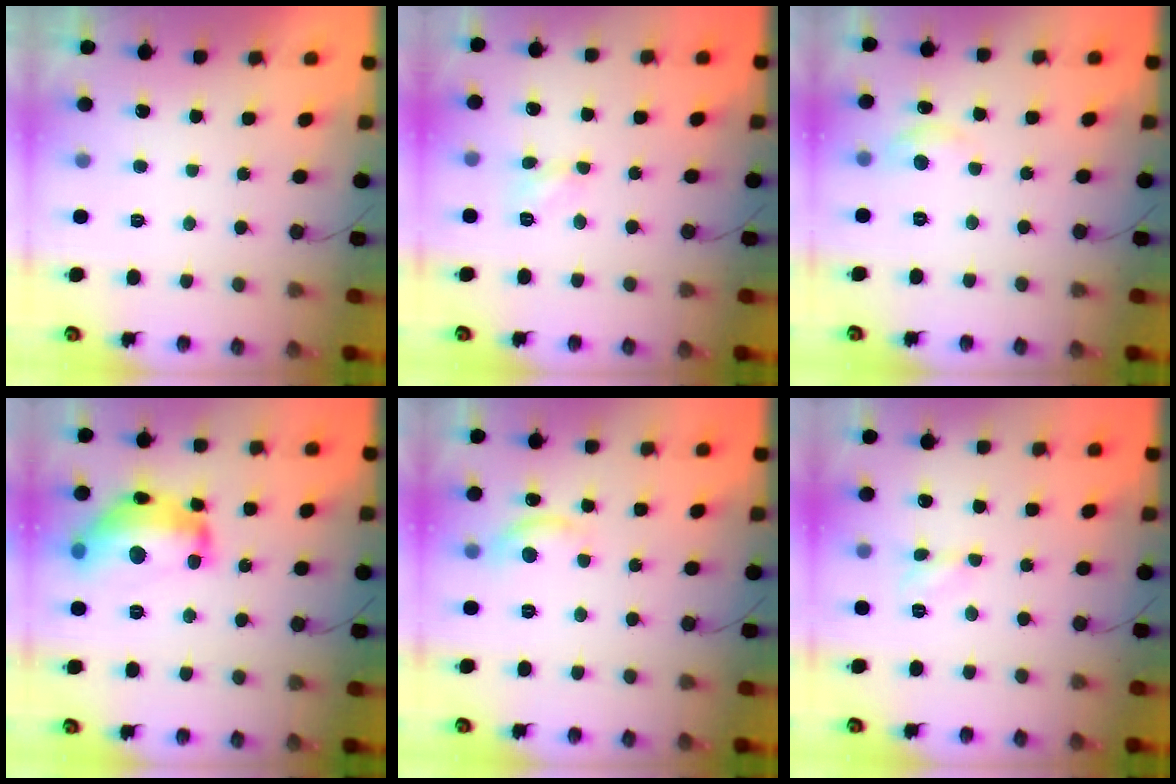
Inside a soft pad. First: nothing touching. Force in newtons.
{"total": 3.8, "press": 3.7, "slide": 0.5}
{"total": 3.9, "press": 3.9, "slide": 0.6}
{"total": 17.3, "press": 17.3, "slide": 0.9}
{"total": 9.1, "press": 9.1, "slide": 0.5}
{"total": 2.9, "press": 2.9, "slide": 0.4}